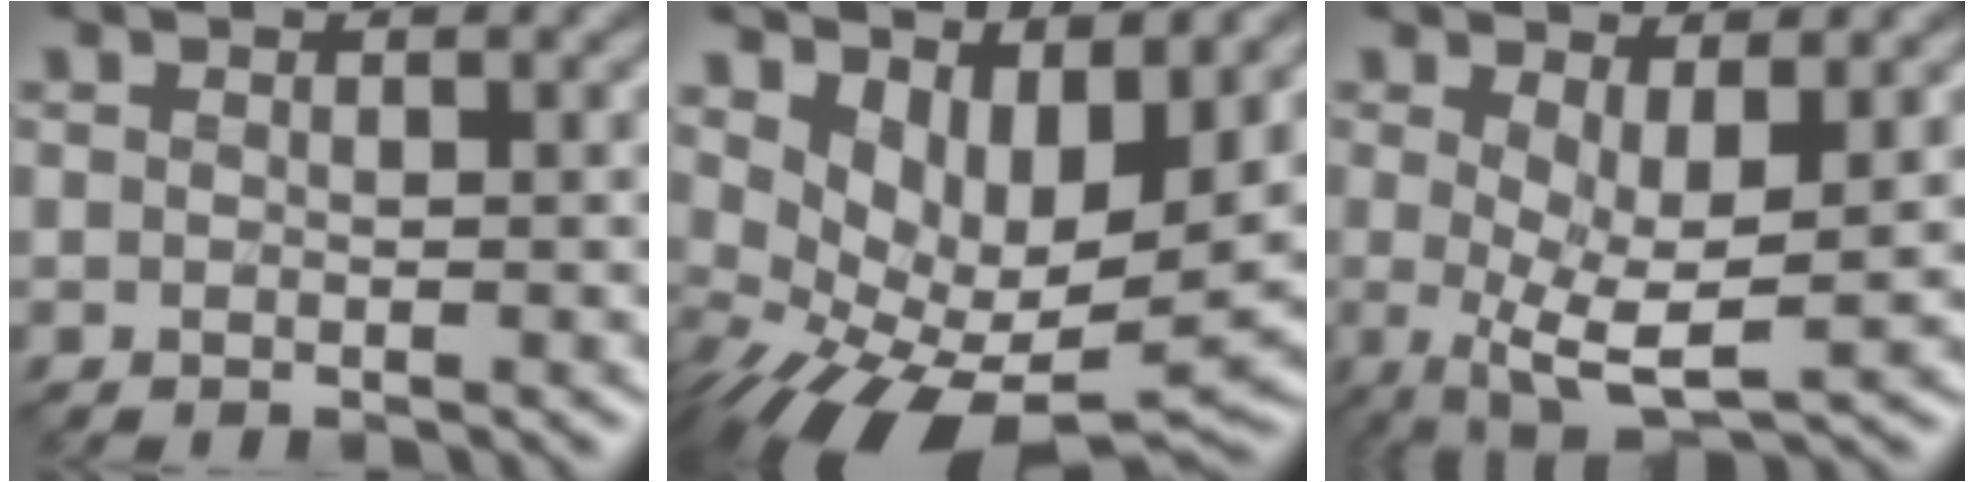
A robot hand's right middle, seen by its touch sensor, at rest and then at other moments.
{"total": 10.9, "force": [1.6, 5.7, 9.1], "torque": [-0.149, -0.018, 0.041]}
{"total": 5.2, "force": [0.4, 1.7, 4.9], "torque": [-0.094, -0.009, 0.010]}